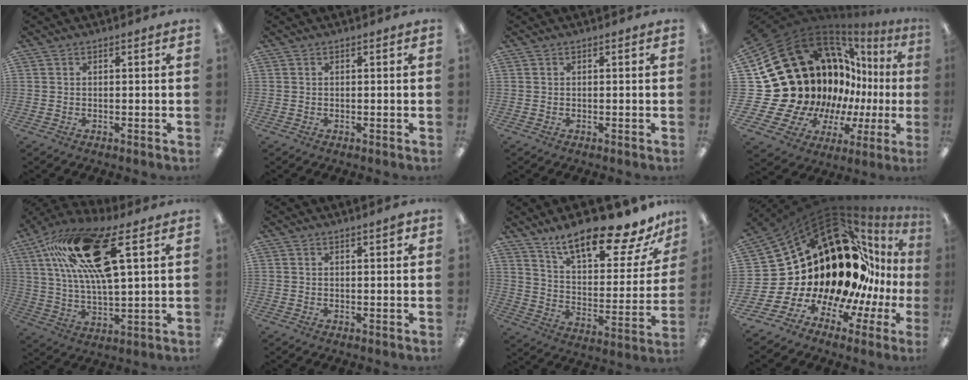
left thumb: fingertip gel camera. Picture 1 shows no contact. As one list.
[{"total": 0.0}, {"total": 0.0}, {"total": 25.7, "force": [3.3, 21.0, 14.4], "torque": [-0.225, -0.130, 0.164]}, {"total": 21.4, "force": [10.9, 7.4, 16.8], "torque": [-0.299, -0.027, 0.178]}, {"total": 1.7, "force": [1.3, 0.1, 1.1], "torque": [-0.014, -0.004, 0.021]}, {"total": 21.0, "force": [16.3, 5.6, 11.9], "torque": [-0.188, -0.109, 0.271]}, {"total": 26.0, "force": [5.9, 17.8, 18.0], "torque": [-0.273, -0.126, 0.158]}]